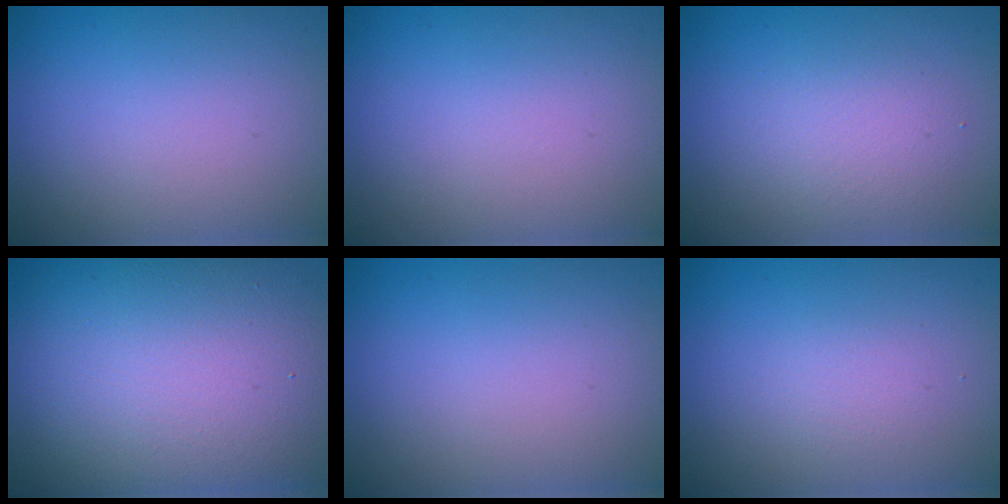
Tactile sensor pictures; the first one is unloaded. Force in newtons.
{"total": 0.0}
{"total": 2.3, "press": 2.3, "slide": 0.1}
{"total": 15.2, "press": 15.1, "slide": 1.0}
{"total": 0.0}
{"total": 1.2, "press": 1.2, "slide": 0.1}